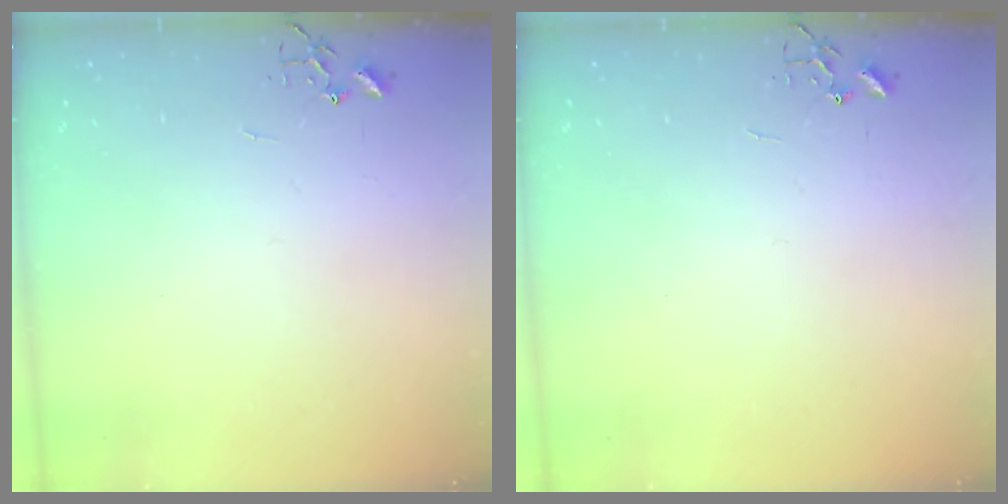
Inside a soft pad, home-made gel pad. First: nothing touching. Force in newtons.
{"total": 0.0}